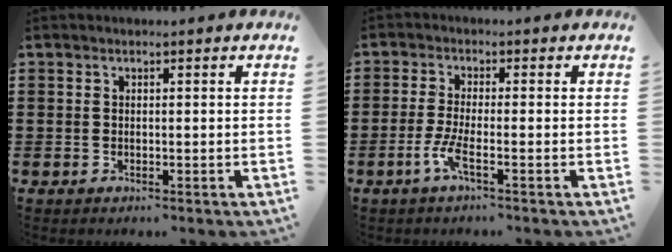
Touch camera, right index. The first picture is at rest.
{"total": 4.1, "force": [-1.9, 0.4, 3.6], "torque": [-0.088, -0.014, -0.044]}